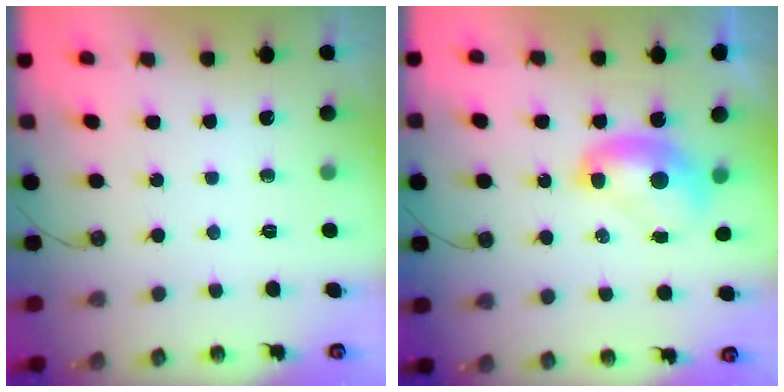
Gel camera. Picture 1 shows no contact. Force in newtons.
{"total": 2.4, "press": 2.4, "slide": 0.3}